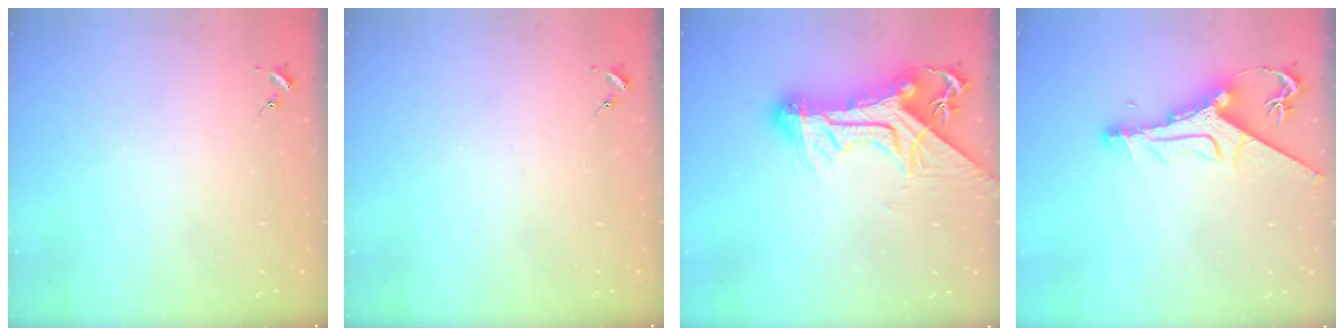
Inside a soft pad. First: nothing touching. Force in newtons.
{"total": 0.0}
{"total": 19.4, "press": 19.4, "slide": 1.4}
{"total": 11.9, "press": 11.8, "slide": 1.3}